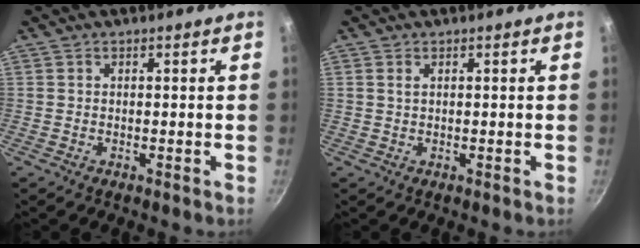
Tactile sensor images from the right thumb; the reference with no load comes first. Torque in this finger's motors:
{"motor_torque": [-0.96, 0.18, -0.14, 0.06, 0.10]}